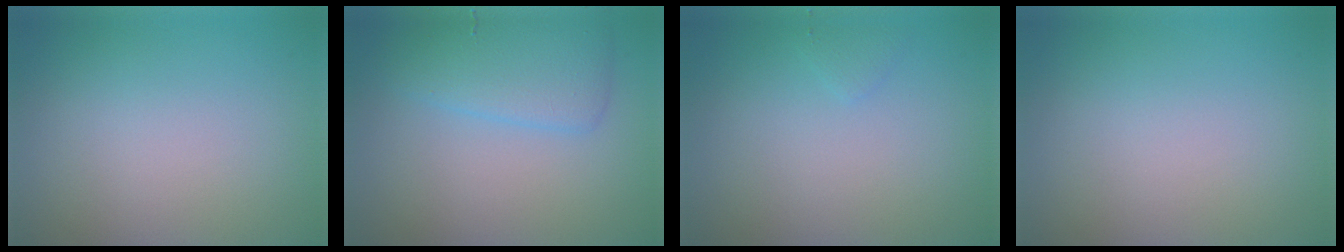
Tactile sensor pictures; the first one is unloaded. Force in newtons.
{"total": 3.9, "press": 3.9, "slide": 0.2}
{"total": 0.7, "press": 0.7, "slide": 0.0}
{"total": 0.0}